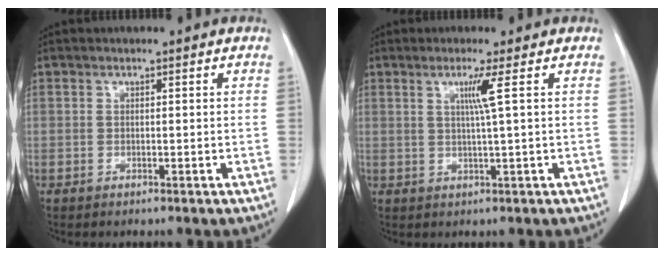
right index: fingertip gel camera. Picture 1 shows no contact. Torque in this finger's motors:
{"motor_torque": [0.41, 0.12, 0.05, 0.06]}